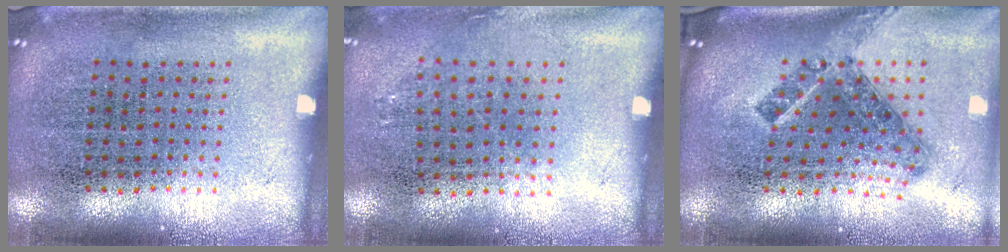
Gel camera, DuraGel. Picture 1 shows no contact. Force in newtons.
{"total": 0.8, "press": 0.6, "slide": 0.5}
{"total": 1.6, "press": 1.1, "slide": 1.1}